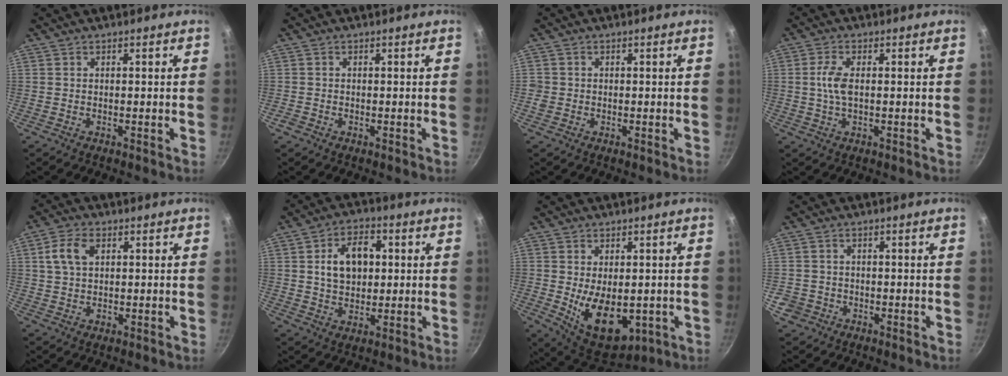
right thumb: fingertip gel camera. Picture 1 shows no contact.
{"total": 0.9, "force": [-0.5, 0.7, 0.3], "torque": [-0.003, 0.001, -0.012]}
{"total": 1.8, "force": [-0.3, 1.7, 0.4], "torque": [-0.002, 0.005, -0.007]}
{"total": 4.4, "force": [0.2, 2.1, 3.9], "torque": [-0.092, 0.003, 0.002]}
{"total": 6.1, "force": [1.7, 4.0, 4.2], "torque": [-0.081, 0.006, 0.033]}
{"total": 10.2, "force": [1.8, 6.8, 7.3], "torque": [-0.100, 0.004, 0.031]}
{"total": 12.7, "force": [-2.4, 7.5, 10.0], "torque": [-0.134, -0.013, -0.013]}
{"total": 2.9, "force": [-1.2, 2.6, 0.1], "torque": [0.014, 0.011, -0.024]}